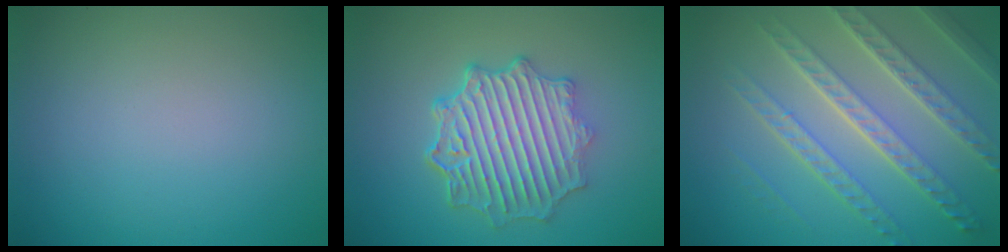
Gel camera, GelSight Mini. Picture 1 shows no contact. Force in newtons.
{"total": 6.4, "press": 5.3, "slide": 3.6}
{"total": 7.4, "press": 5.3, "slide": 5.2}